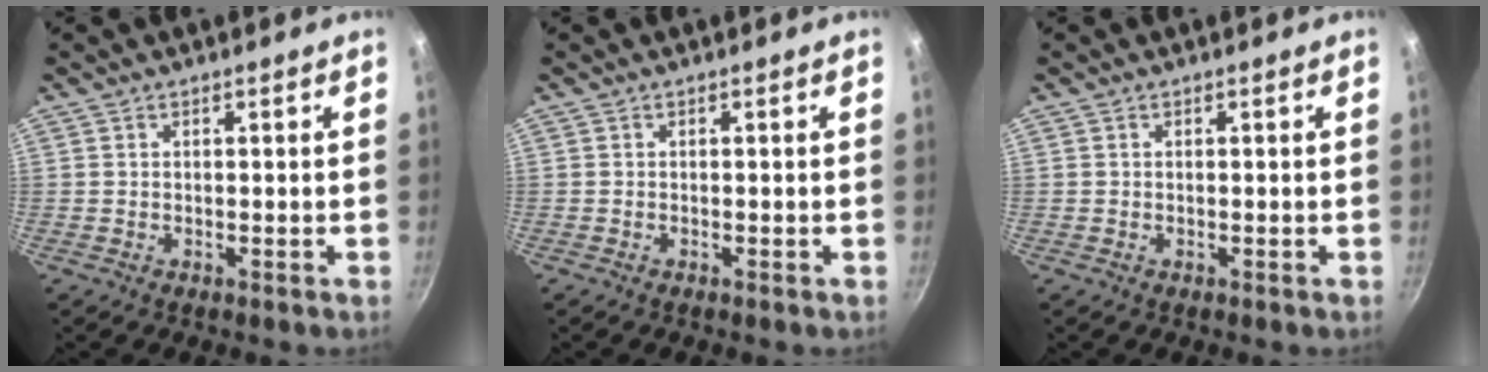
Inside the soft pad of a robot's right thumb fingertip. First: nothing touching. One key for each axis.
{"total": 0.0}
{"total": 0.0}